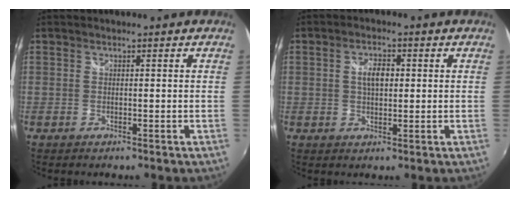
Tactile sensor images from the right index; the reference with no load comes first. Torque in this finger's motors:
{"motor_torque": [0.09, 0.05, 0.06, 0.07]}